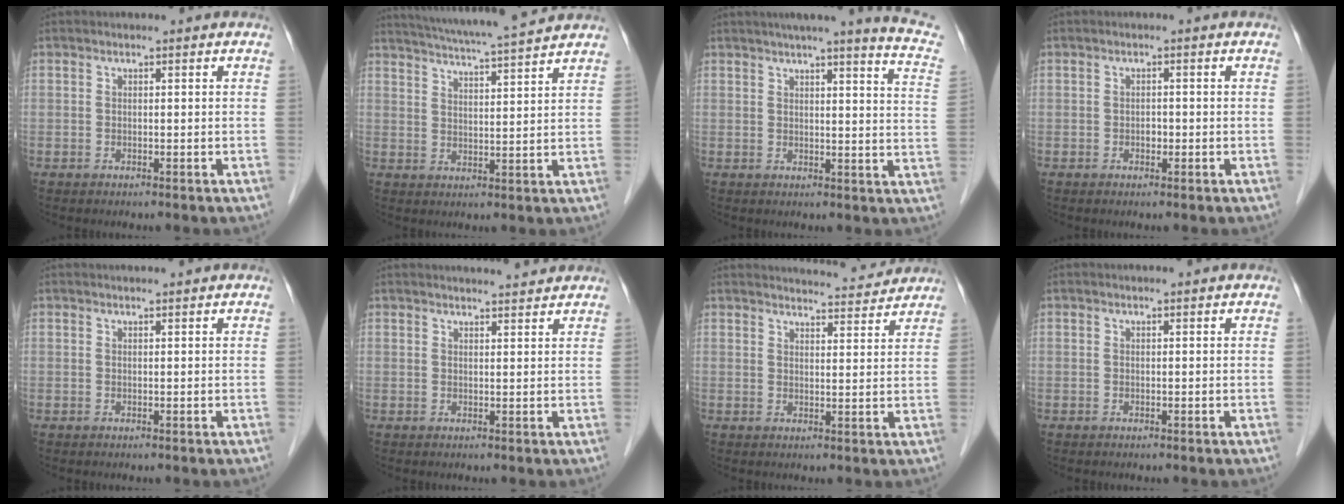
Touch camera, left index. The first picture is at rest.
{"total": 13.7, "force": [12.5, -0.2, 5.7], "torque": [-0.105, 0.018, 0.178]}
{"total": 13.4, "force": [10.8, -0.5, 8.0], "torque": [-0.105, -0.029, 0.104]}
{"total": 1.0, "force": [-0.3, 0.6, 0.6], "torque": [-0.012, 0.002, -0.006]}
{"total": 2.7, "force": [2.5, -0.1, 0.8], "torque": [-0.011, 0.019, 0.035]}
{"total": 6.4, "force": [6.2, 0.2, 1.6], "torque": [-0.024, 0.017, 0.071]}
{"total": 9.2, "force": [9.1, 0.6, 1.5], "torque": [-0.023, 0.006, 0.110]}
{"total": 1.4, "force": [1.3, 0.1, 0.5], "torque": [-0.008, 0.012, 0.019]}